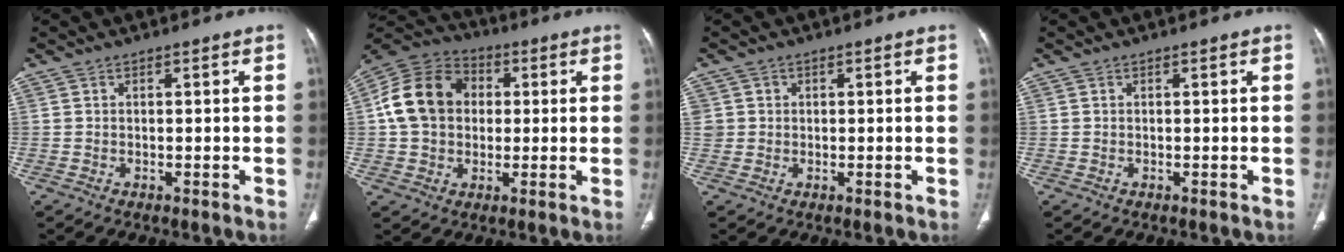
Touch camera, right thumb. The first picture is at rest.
{"total": 14.5, "force": [1.5, 11.8, 8.3], "torque": [-0.140, 0.025, 0.019]}
{"total": 2.7, "force": [0.5, 2.6, 0.5], "torque": [0.004, 0.003, 0.014]}
{"total": 0.0}